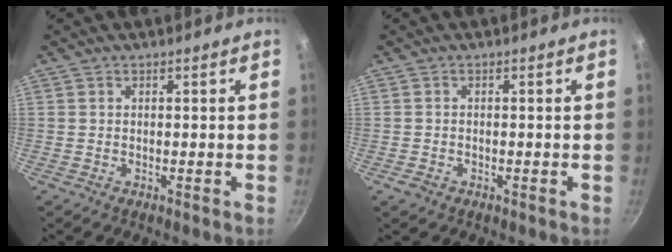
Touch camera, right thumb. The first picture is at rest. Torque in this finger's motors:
{"motor_torque": [0.25, -0.01, 0.47, 0.18, -0.03]}